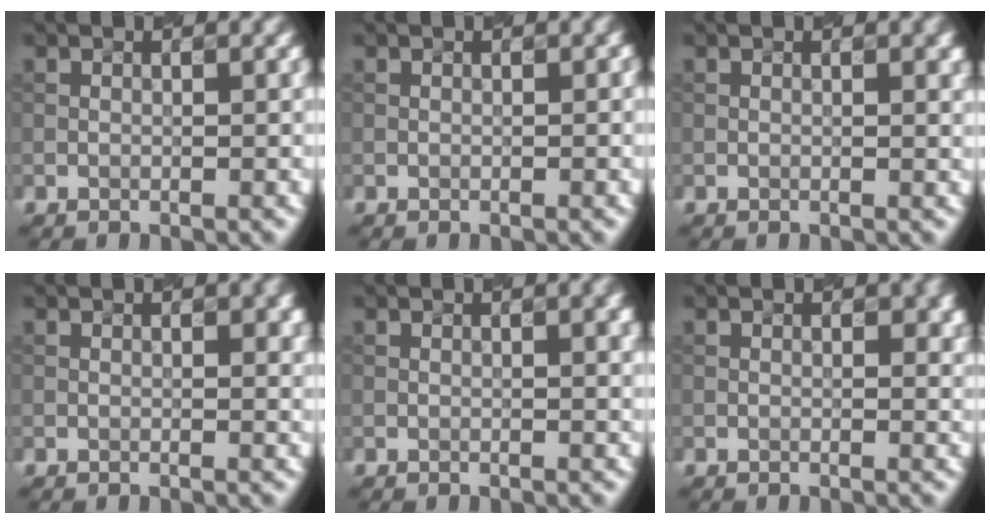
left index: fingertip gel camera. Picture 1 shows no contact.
{"total": 0.0}
{"total": 1.3, "force": [0.4, 0.5, 1.1], "torque": [-0.008, 0.003, 0.005]}
{"total": 1.4, "force": [0.4, 0.5, 1.3], "torque": [-0.010, 0.003, 0.010]}
{"total": 1.8, "force": [0.5, 0.6, 1.6], "torque": [-0.013, 0.005, 0.005]}
{"total": 1.4, "force": [0.4, 0.5, 1.2], "torque": [-0.012, 0.002, 0.014]}